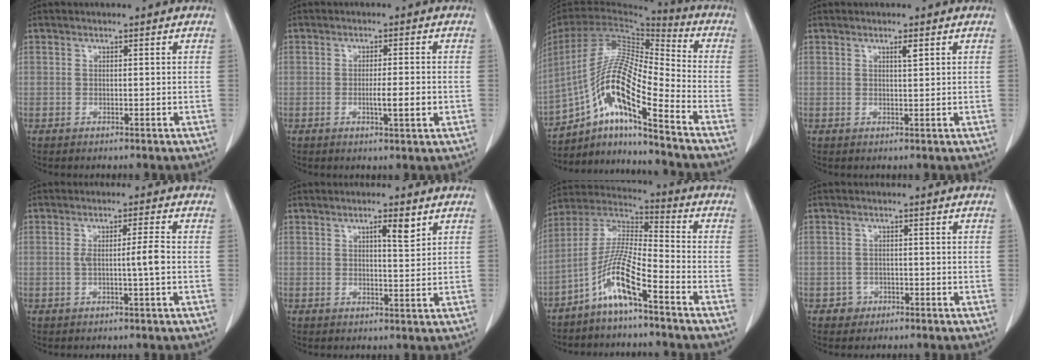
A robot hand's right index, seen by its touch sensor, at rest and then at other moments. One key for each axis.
{"total": 3.8, "fx": -0.9, "fy": 0.2, "fz": 3.7, "tx": -0.059, "ty": -0.003, "tz": -0.012}
{"total": 16.4, "fx": -9.7, "fy": 1.4, "fz": 13.1, "tx": -0.263, "ty": 0.007, "tz": -0.177}
{"total": 1.3, "fx": 0.7, "fy": 0.0, "fz": 1.1, "tx": -0.018, "ty": -0.003, "tz": 0.011}
{"total": 3.8, "fx": -0.5, "fy": -0.5, "fz": 3.7, "tx": -0.066, "ty": 0.002, "tz": -0.006}
{"total": 3.4, "fx": 1.8, "fy": 0.5, "fz": 2.8, "tx": -0.042, "ty": -0.003, "tz": 0.027}
{"total": 9.8, "fx": -5.8, "fy": 0.7, "fz": 7.9, "tx": -0.171, "ty": 0.003, "tz": -0.122}
{"total": 1.9, "fx": -0.9, "fy": 1.6, "fz": 0.0, "tx": 0.006, "ty": 0.010, "tz": -0.016}